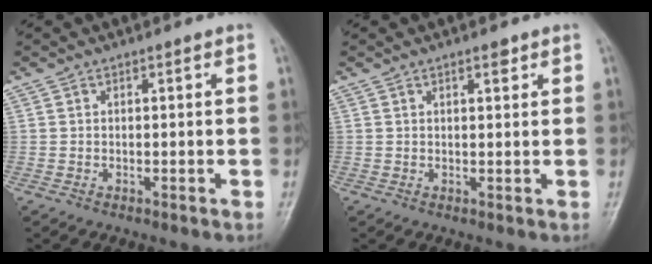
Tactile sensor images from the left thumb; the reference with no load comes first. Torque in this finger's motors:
{"motor_torque": [-0.36, 0.21, -0.05, 0.10, 0.07]}